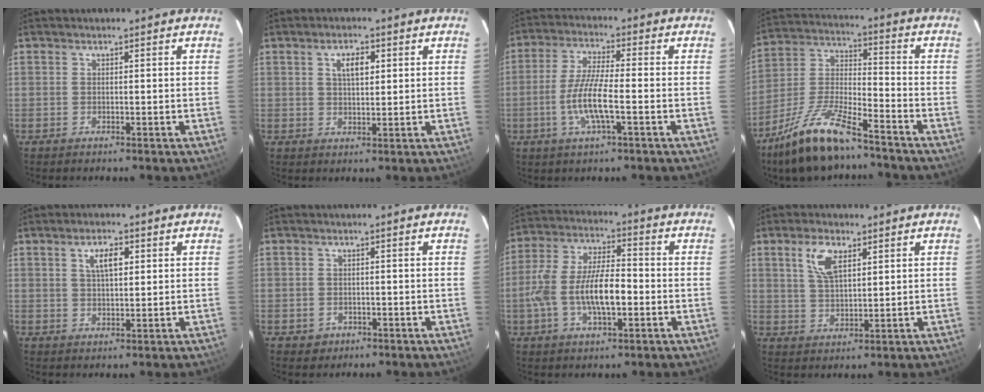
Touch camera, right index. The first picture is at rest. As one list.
[{"total": 4.0, "force": [1.5, 1.8, 3.3], "torque": [-0.057, 0.008, 0.027]}, {"total": 8.8, "force": [-2.5, 1.1, 8.3], "torque": [-0.170, -0.004, -0.051]}, {"total": 15.7, "force": [-11.6, 3.9, 9.9], "torque": [-0.216, -0.005, -0.222]}, {"total": 4.5, "force": [1.7, 1.8, 3.8], "torque": [-0.067, 0.009, 0.032]}, {"total": 2.6, "force": [-1.0, 2.3, 0.5], "torque": [-0.014, 0.001, -0.009]}, {"total": 12.7, "force": [-2.8, 4.6, 11.5], "torque": [-0.234, 0.003, -0.050]}, {"total": 6.5, "force": [3.1, 3.0, 4.8], "torque": [-0.094, 0.009, 0.064]}]